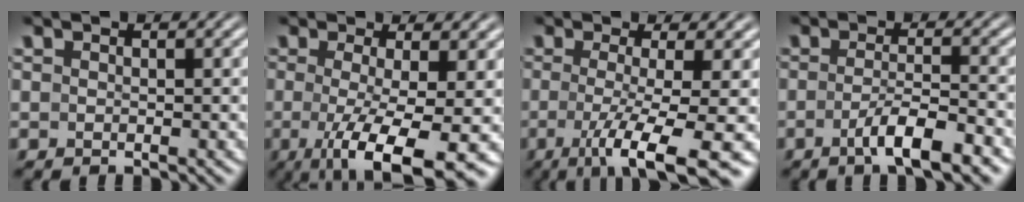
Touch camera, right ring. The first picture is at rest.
{"total": 8.0, "force": [-4.0, 2.0, 6.6], "torque": [-0.124, -0.039, -0.041]}
{"total": 8.2, "force": [-4.8, 1.5, 6.4], "torque": [-0.108, -0.037, -0.056]}
{"total": 4.2, "force": [-2.5, 0.2, 3.4], "torque": [-0.055, -0.011, -0.036]}